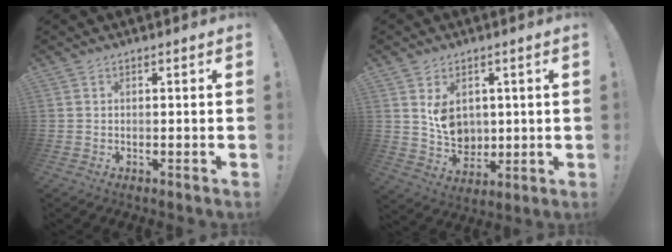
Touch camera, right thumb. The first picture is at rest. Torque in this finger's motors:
{"motor_torque": [0.08, 0.16, 0.38, 0.49, 0.17]}